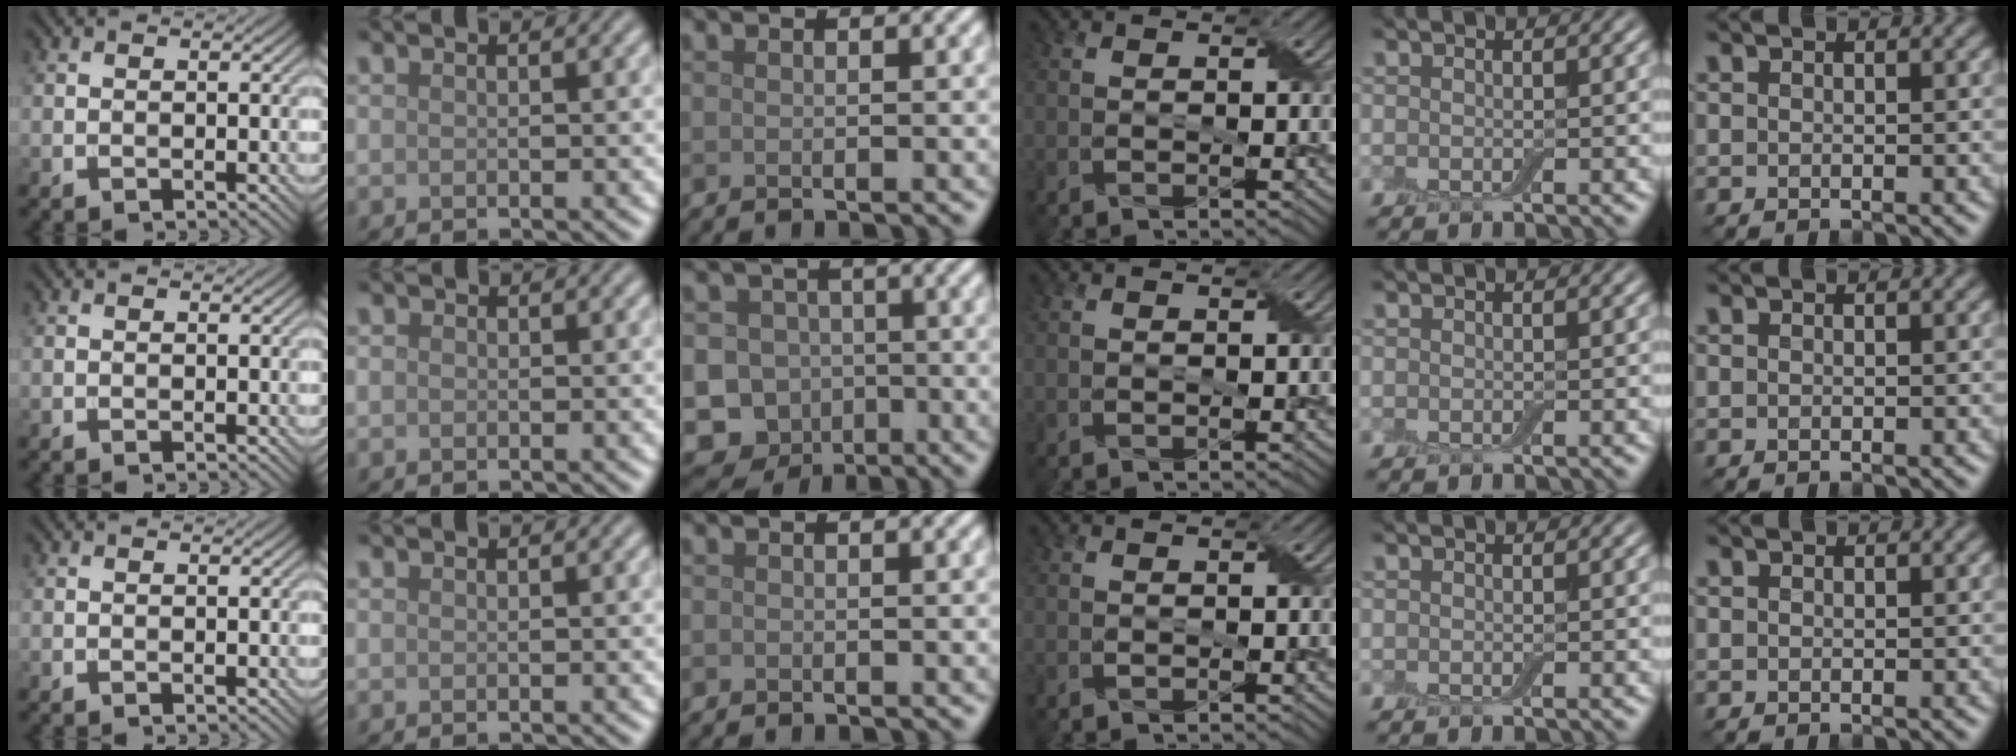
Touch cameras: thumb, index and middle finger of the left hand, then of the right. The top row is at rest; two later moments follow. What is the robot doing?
{"motion": "fold", "object": "cloth"}